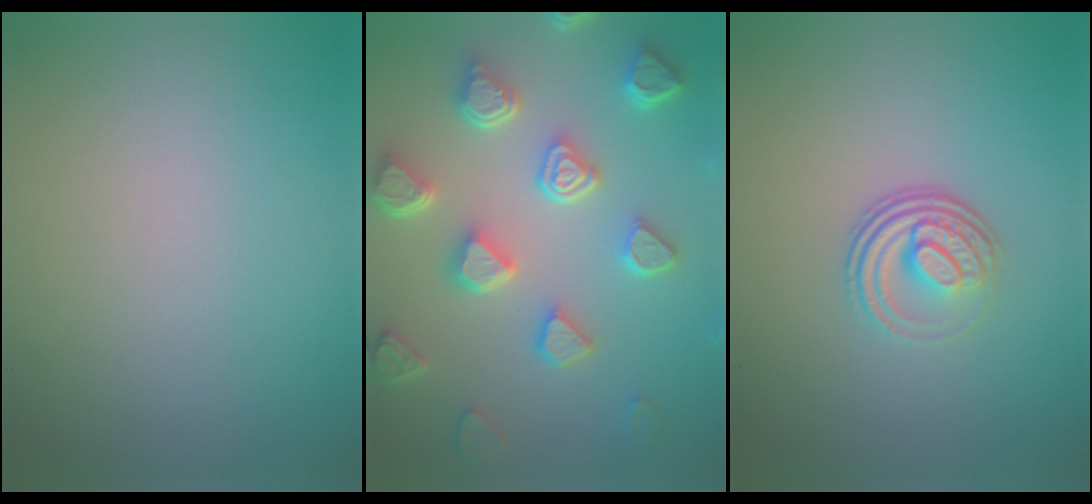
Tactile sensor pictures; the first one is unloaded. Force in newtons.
{"total": 7.1, "press": 5.6, "slide": 4.4}
{"total": 3.6, "press": 2.4, "slide": 2.7}